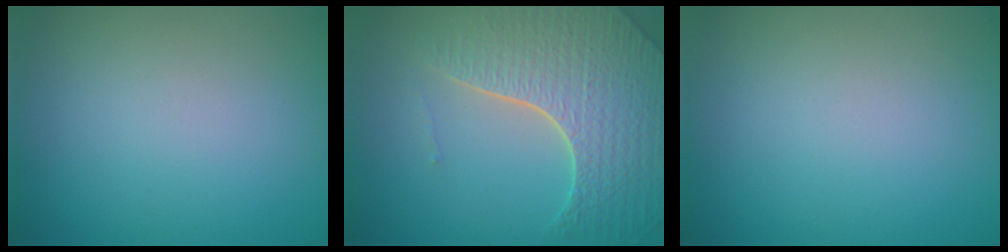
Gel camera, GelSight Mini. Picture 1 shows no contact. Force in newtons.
{"total": 8.1, "press": 5.7, "slide": 5.7}
{"total": 0.0}